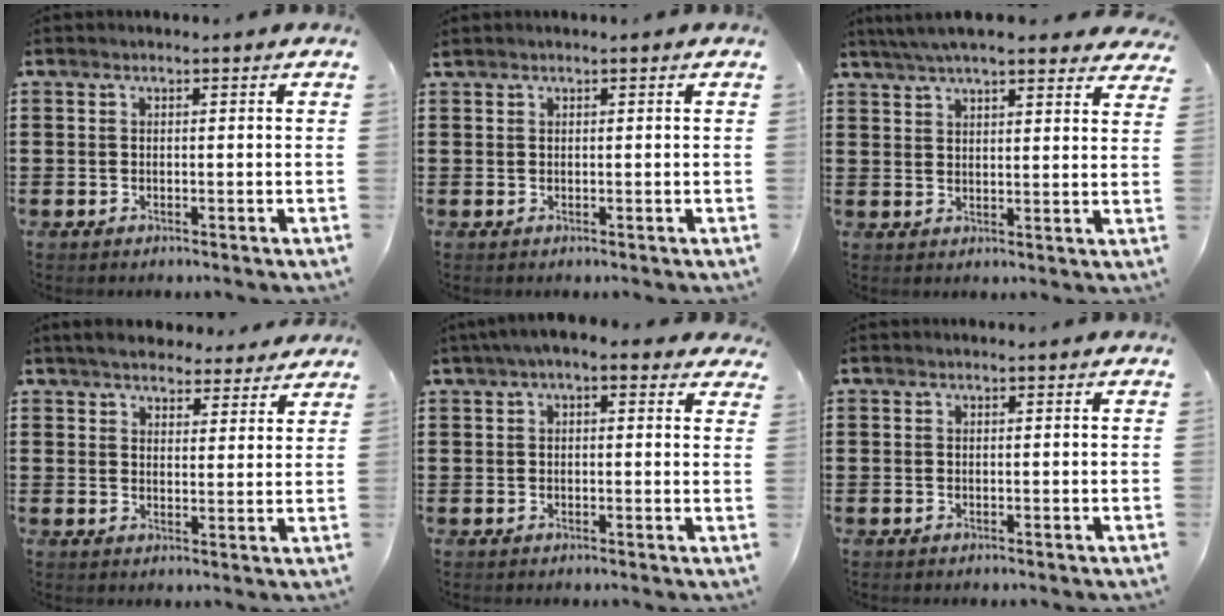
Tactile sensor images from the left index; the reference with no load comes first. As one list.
[{"total": 0.0}, {"total": 5.8, "force": [5.2, 0.5, 2.6], "torque": [-0.064, -0.012, 0.096]}, {"total": 4.7, "force": [4.4, 1.2, 0.9], "torque": [-0.032, -0.009, 0.082]}, {"total": 2.8, "force": [1.2, 1.3, 2.2], "torque": [-0.045, 0.009, 0.020]}, {"total": 0.0}]